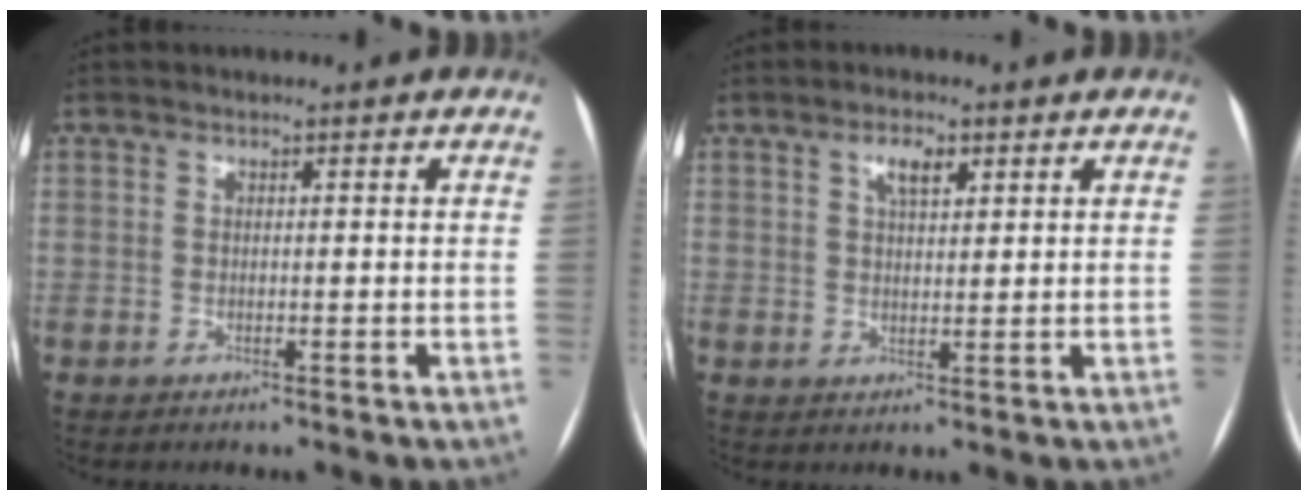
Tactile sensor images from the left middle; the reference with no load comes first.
{"total": 3.3, "force": [1.8, 1.3, 2.5], "torque": [-0.045, 0.005, 0.031]}